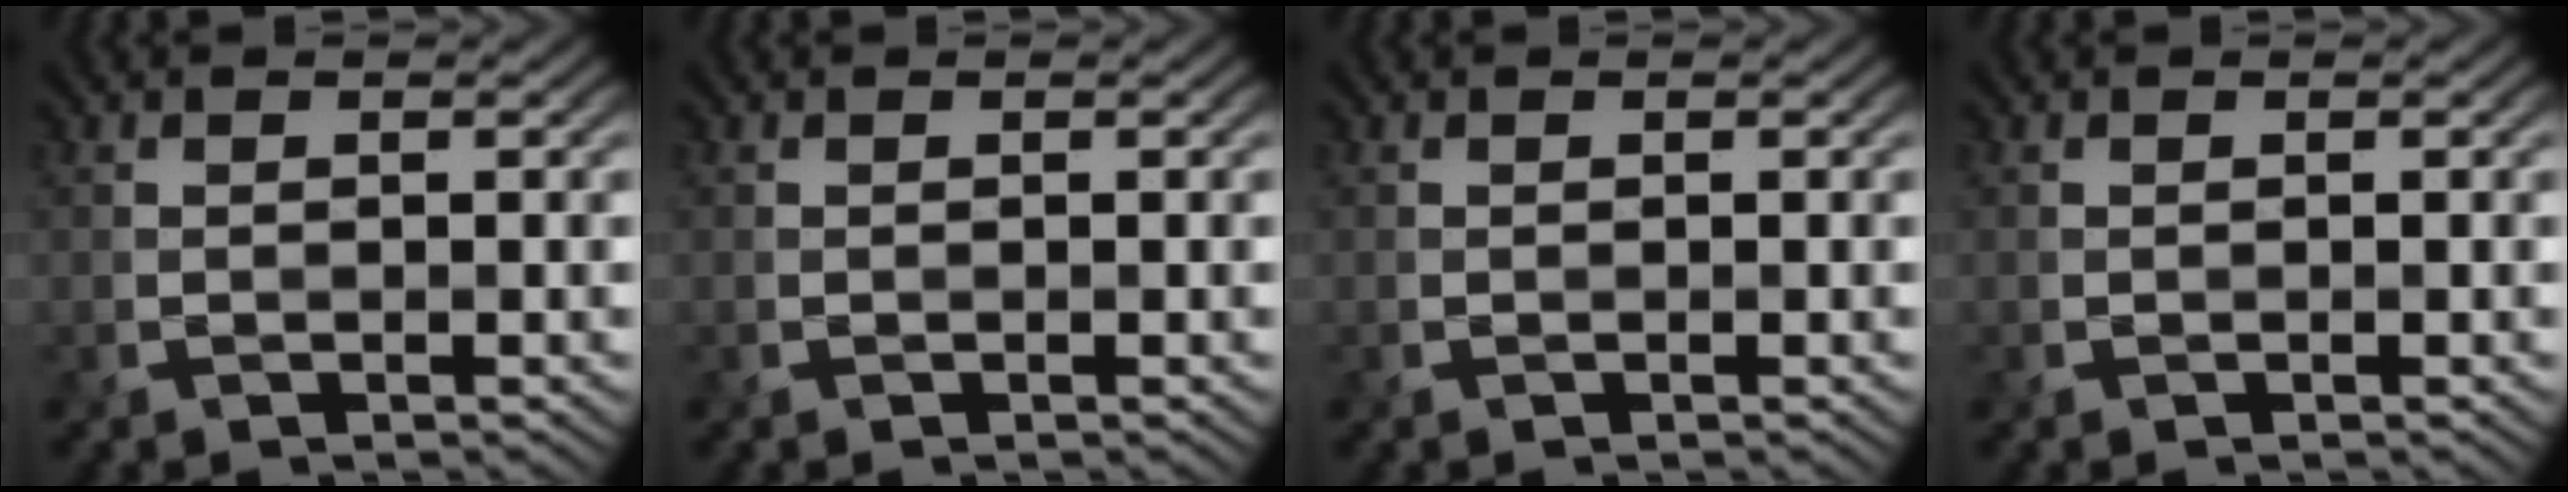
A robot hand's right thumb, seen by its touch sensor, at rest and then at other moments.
{"total": 0.0}
{"total": 0.0}
{"total": 0.0}